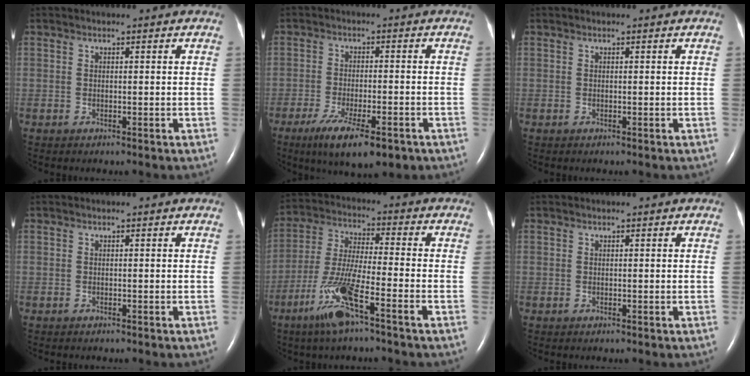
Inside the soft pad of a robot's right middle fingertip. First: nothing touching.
{"total": 11.2, "force": [-7.1, 3.0, 8.2], "torque": [-0.134, -0.021, -0.107]}
{"total": 0.0}
{"total": 0.6, "force": [-0.5, 0.1, 0.3], "torque": [-0.005, -0.001, -0.006]}
{"total": 10.6, "force": [-5.9, 0.3, 8.8], "torque": [-0.188, -0.013, -0.120]}
{"total": 0.0}